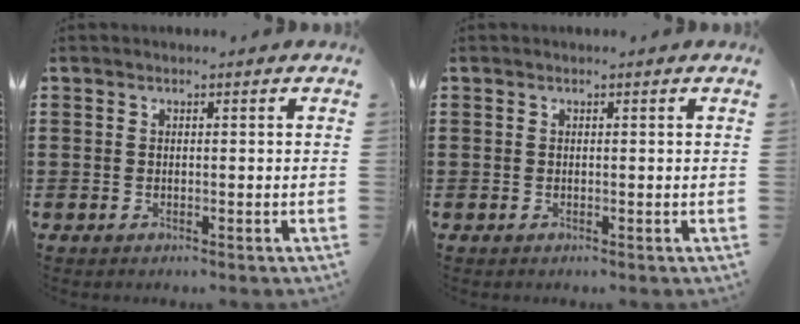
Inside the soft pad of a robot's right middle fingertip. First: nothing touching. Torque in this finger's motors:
{"motor_torque": [-0.05, 0.04, 0.00, -0.01]}